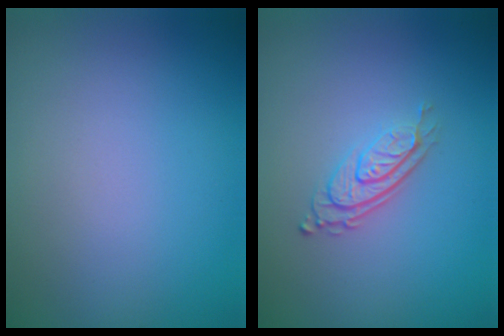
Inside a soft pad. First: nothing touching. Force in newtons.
{"total": 2.9, "press": 1.9, "slide": 2.2}